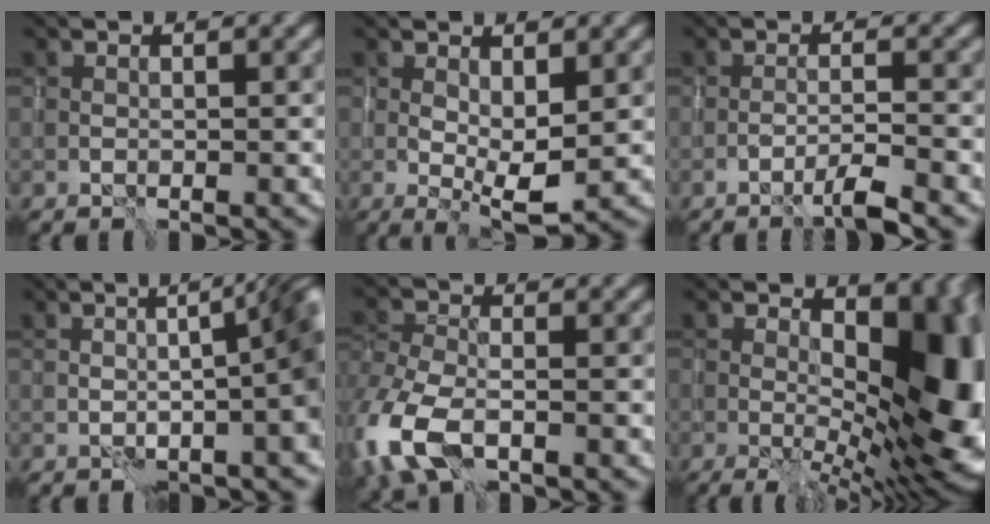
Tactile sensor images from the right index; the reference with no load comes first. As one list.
[{"total": 3.6, "force": [0.3, 1.3, 3.3], "torque": [-0.060, -0.005, 0.006]}, {"total": 2.4, "force": [-1.7, 0.0, 1.7], "torque": [-0.023, 0.008, -0.041]}, {"total": 8.0, "force": [-0.1, 2.3, 7.7], "torque": [-0.066, 0.017, -0.005]}, {"total": 7.8, "force": [-3.8, 4.1, 5.4], "torque": [-0.136, -0.018, -0.084]}, {"total": 15.1, "force": [1.1, 7.7, 13.0], "torque": [-0.136, 0.001, 0.020]}]